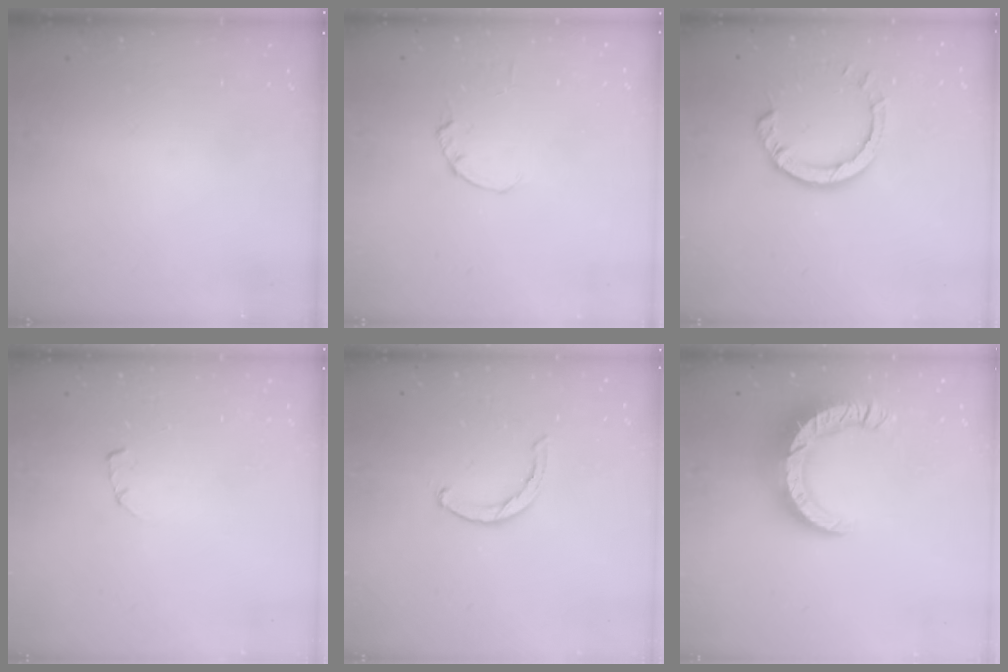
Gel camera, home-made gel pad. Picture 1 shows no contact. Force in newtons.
{"total": 0.0}
{"total": 6.3, "press": 6.3, "slide": 0.6}
{"total": 1.7, "press": 1.7, "slide": 0.2}
{"total": 2.3, "press": 2.2, "slide": 0.5}
{"total": 12.7, "press": 12.7, "slide": 1.2}